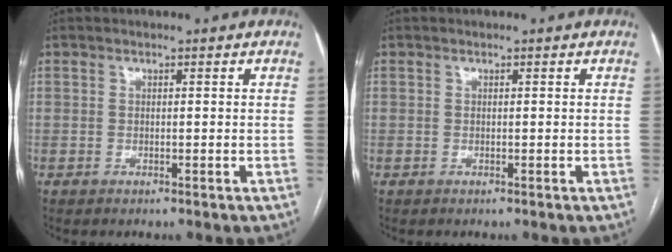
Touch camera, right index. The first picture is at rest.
{"total": 0.0}